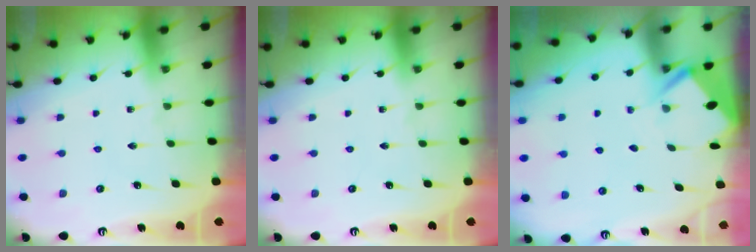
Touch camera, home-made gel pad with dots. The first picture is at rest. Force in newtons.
{"total": 0.0}
{"total": 2.8, "press": 2.8, "slide": 0.3}